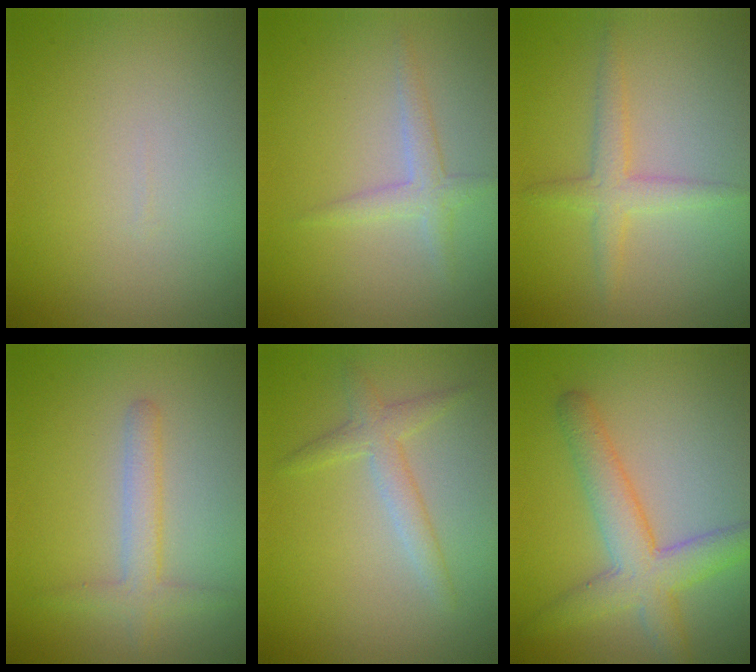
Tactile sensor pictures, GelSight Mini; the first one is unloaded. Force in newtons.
{"total": 2.3, "press": 2.3, "slide": 0.1}
{"total": 2.3, "press": 2.3, "slide": 0.1}
{"total": 2.3, "press": 2.3, "slide": 0.2}
{"total": 2.2, "press": 2.2, "slide": 0.1}
{"total": 4.9, "press": 4.9, "slide": 0.2}